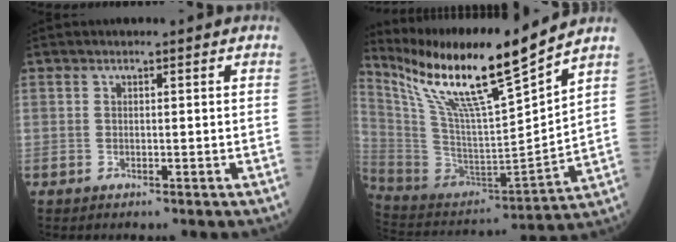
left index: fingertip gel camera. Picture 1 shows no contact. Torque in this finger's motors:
{"motor_torque": [1.12, -1.02, 0.47, 0.20]}